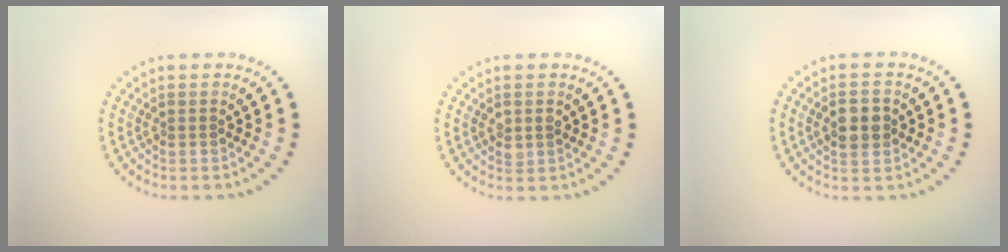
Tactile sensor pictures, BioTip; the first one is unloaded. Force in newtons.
{"total": 1.1, "press": 1.1, "slide": 0.2}
{"total": 3.3, "press": 3.3, "slide": 0.2}